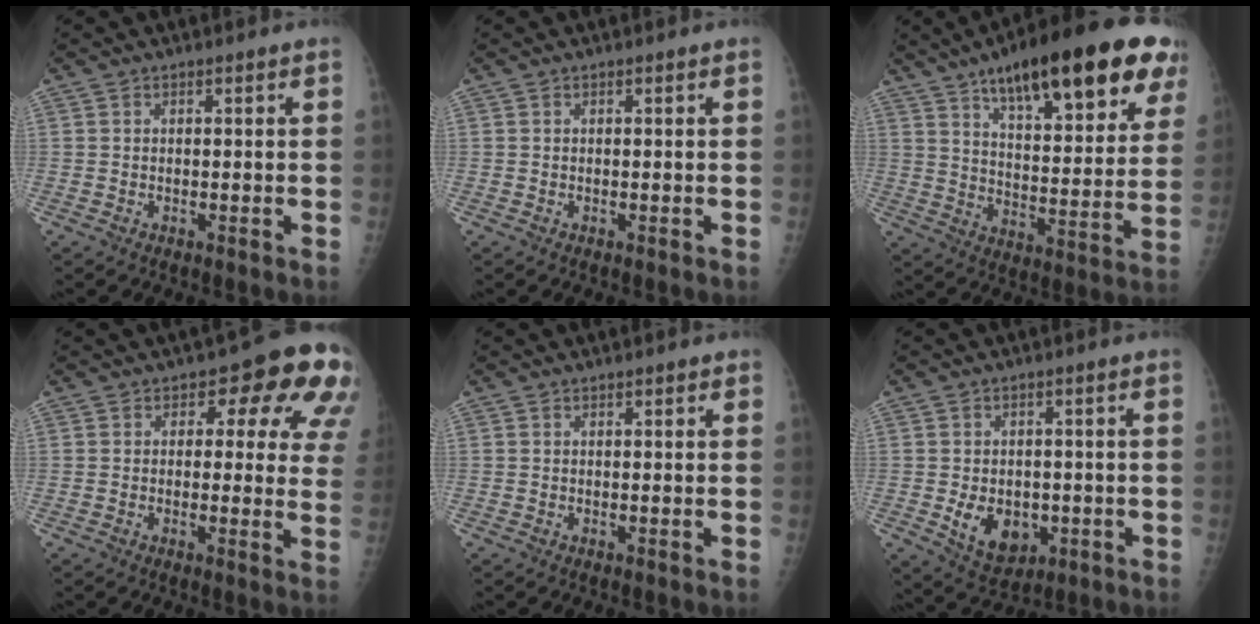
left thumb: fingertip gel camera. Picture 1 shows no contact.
{"total": 0.0}
{"total": 28.2, "force": [16.4, 8.9, 21.1], "torque": [-0.277, -0.031, 0.242]}
{"total": 13.2, "force": [5.6, 6.9, 9.7], "torque": [-0.055, -0.020, 0.046]}
{"total": 0.8, "force": [0.6, 0.3, 0.5], "torque": [-0.006, -0.001, 0.005]}
{"total": 8.2, "force": [-1.8, 6.0, 5.2], "torque": [-0.059, -0.003, -0.012]}